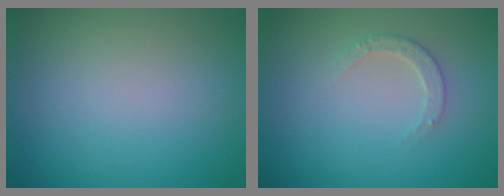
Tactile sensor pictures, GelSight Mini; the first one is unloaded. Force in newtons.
{"total": 1.8, "press": 1.8, "slide": 0.4}